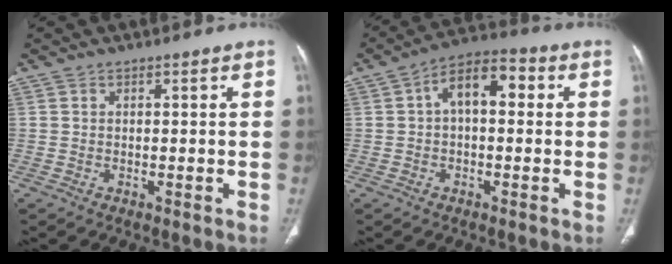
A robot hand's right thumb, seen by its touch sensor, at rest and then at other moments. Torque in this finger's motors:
{"motor_torque": [1.48, 3.53, 0.71, -0.51, 0.08]}